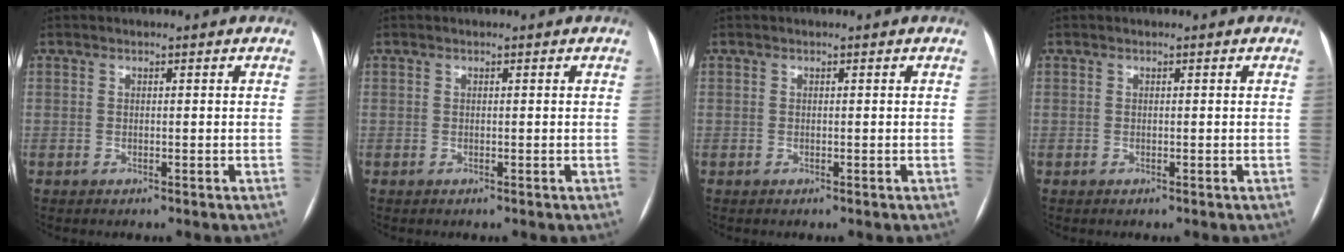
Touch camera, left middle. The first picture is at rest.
{"total": 0.0}
{"total": 0.0}
{"total": 0.0}